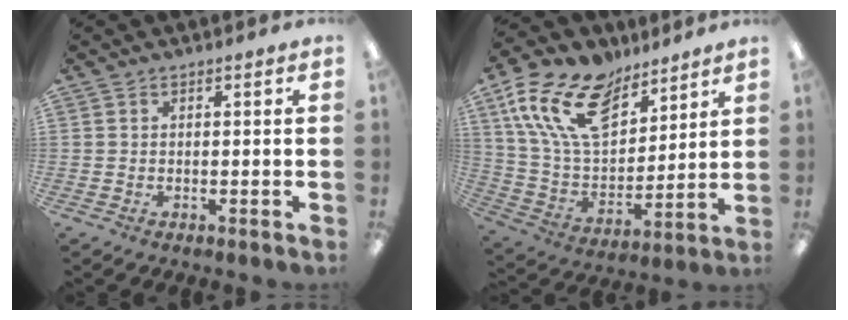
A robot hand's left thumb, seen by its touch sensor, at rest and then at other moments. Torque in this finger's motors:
{"motor_torque": [0.36, 0.57, 1.35, -1.42, 0.48]}